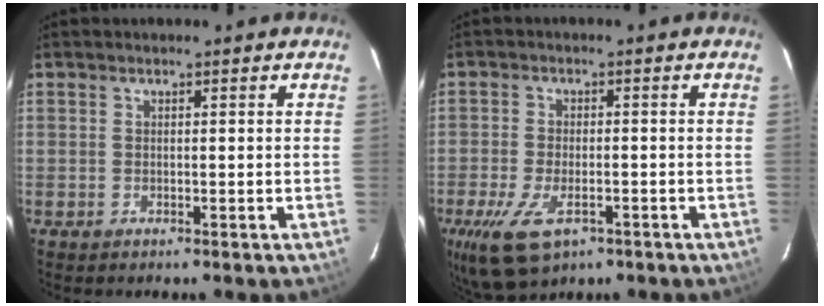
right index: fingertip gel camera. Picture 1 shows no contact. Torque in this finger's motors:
{"motor_torque": [1.05, -0.96, 0.61, 0.13]}